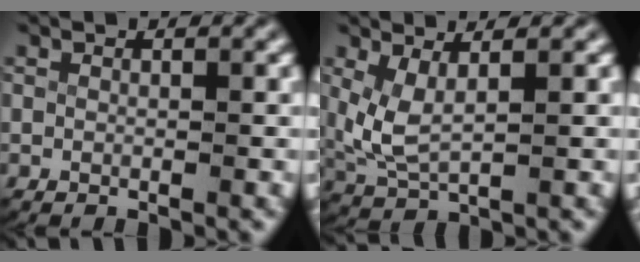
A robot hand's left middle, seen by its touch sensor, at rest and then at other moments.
{"total": 4.5, "force": [0.9, 3.2, 3.0], "torque": [-0.085, -0.015, 0.025]}